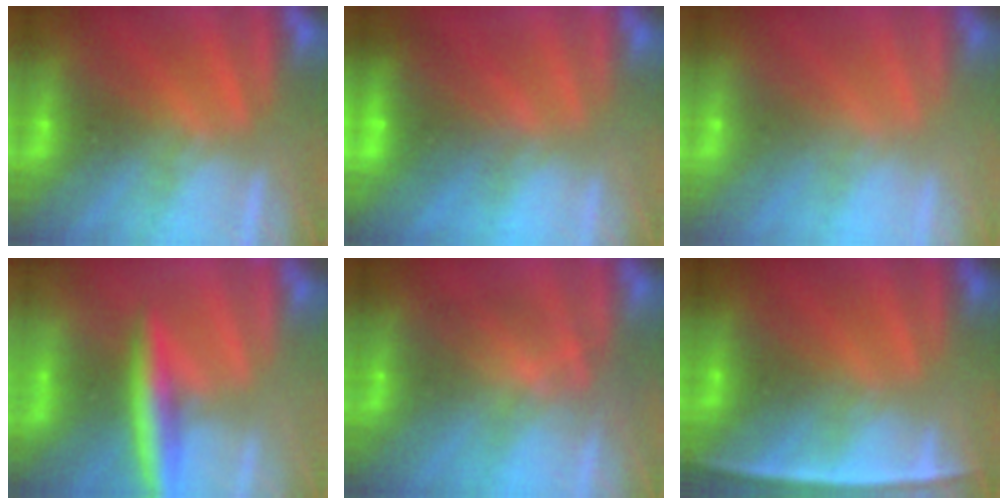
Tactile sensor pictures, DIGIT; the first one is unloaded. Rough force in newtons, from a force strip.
{"total": 7.1}
{"total": 2.2}
{"total": 5.5}
{"total": 2.8}
{"total": 2.2}